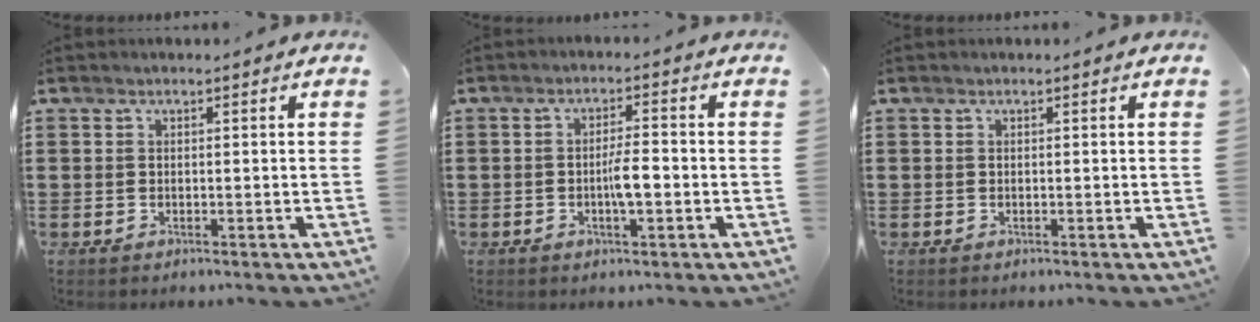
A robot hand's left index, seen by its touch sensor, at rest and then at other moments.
{"total": 3.8, "force": [-0.8, 0.9, 3.6], "torque": [-0.057, 0.002, -0.017]}
{"total": 0.0}